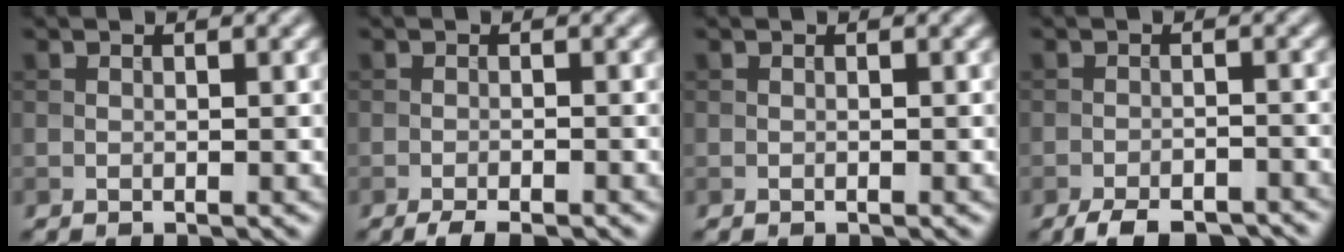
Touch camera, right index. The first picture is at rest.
{"total": 2.3, "force": [-1.7, 0.3, 1.4], "torque": [-0.025, 0.000, -0.032]}
{"total": 0.0}
{"total": 5.0, "force": [-4.2, 1.4, 2.4], "torque": [-0.036, -0.008, -0.069]}